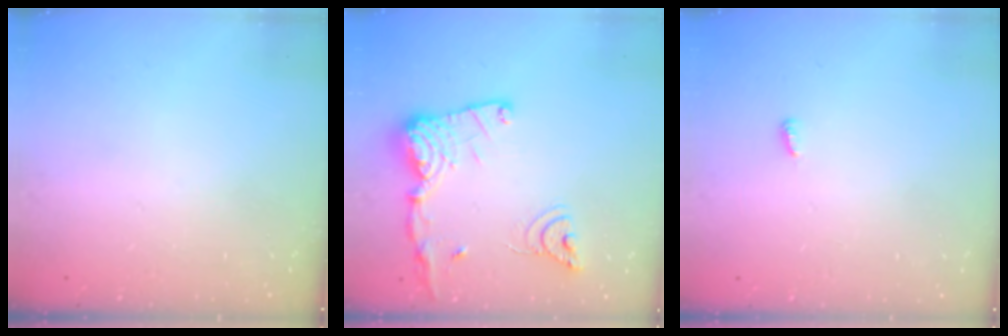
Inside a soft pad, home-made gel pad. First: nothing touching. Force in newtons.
{"total": 17.9, "press": 17.8, "slide": 1.6}
{"total": 2.9, "press": 2.9, "slide": 0.2}